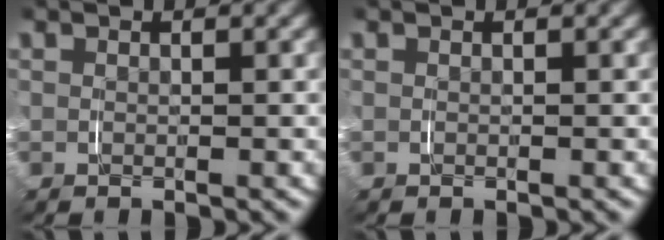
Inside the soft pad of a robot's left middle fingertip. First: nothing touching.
{"total": 0.0}